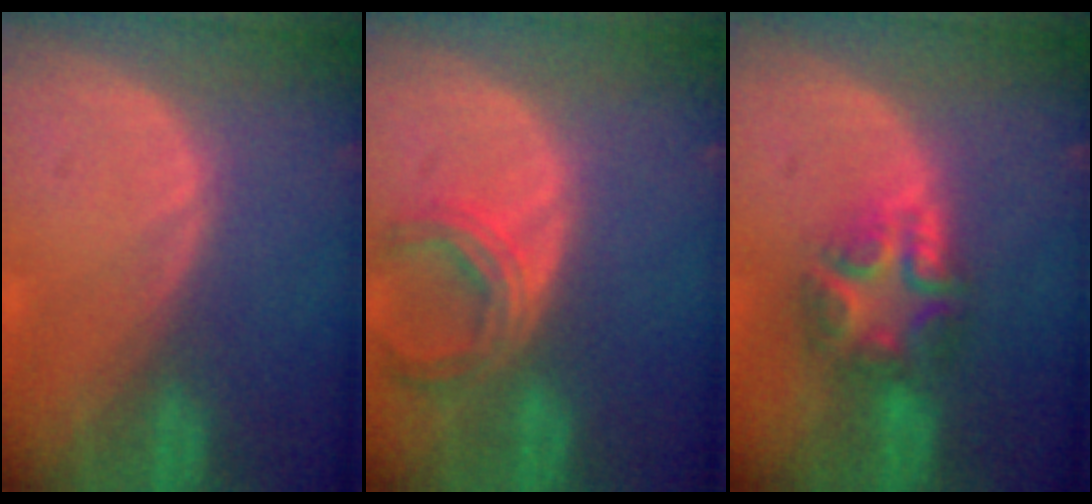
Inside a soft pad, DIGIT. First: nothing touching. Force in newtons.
{"total": 5.9, "press": 5.5, "slide": 2.2}
{"total": 7.5, "press": 6.5, "slide": 3.7}